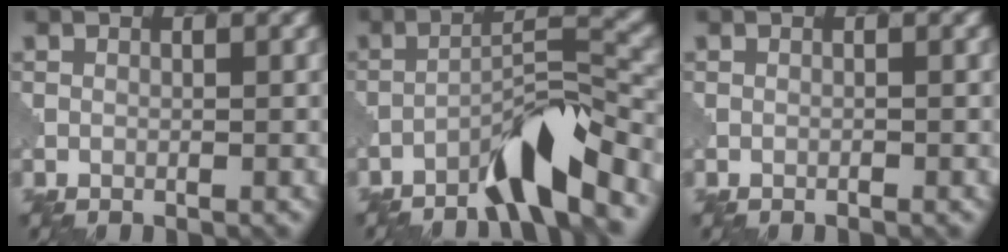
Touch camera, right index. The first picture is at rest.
{"total": 6.0, "force": [-4.5, 0.5, 3.9], "torque": [-0.063, 0.015, -0.087]}
{"total": 0.0}